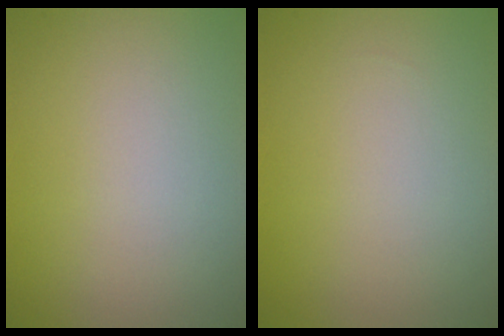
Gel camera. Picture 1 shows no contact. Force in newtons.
{"total": 0.0}